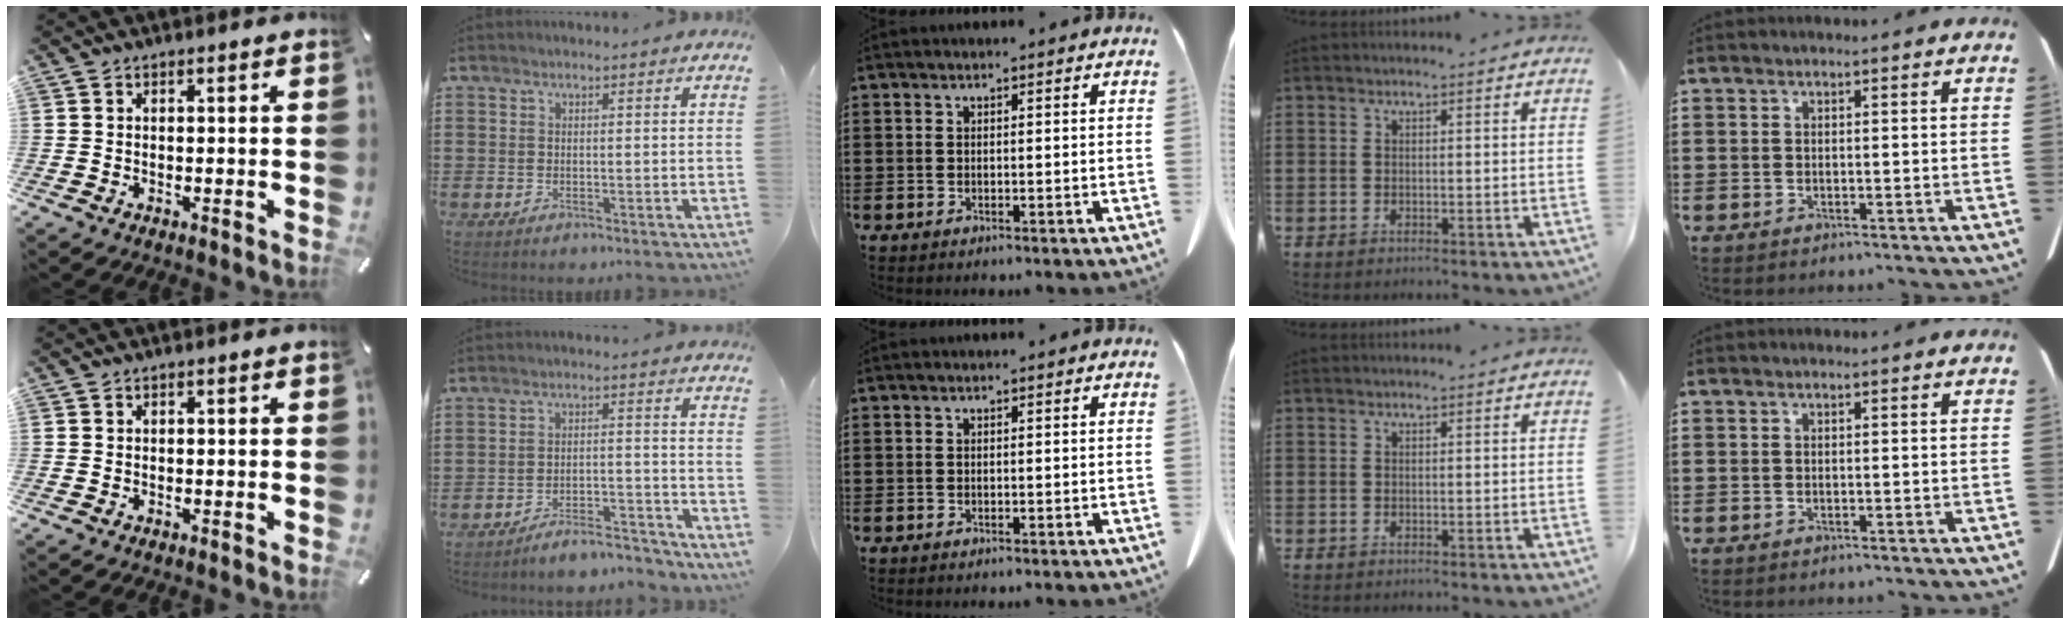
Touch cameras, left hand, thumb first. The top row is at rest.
{"index": {"total": 5.0, "force": [-4.9, 0.2, 0.8], "torque": [-0.012, 0.004, -0.097]}}